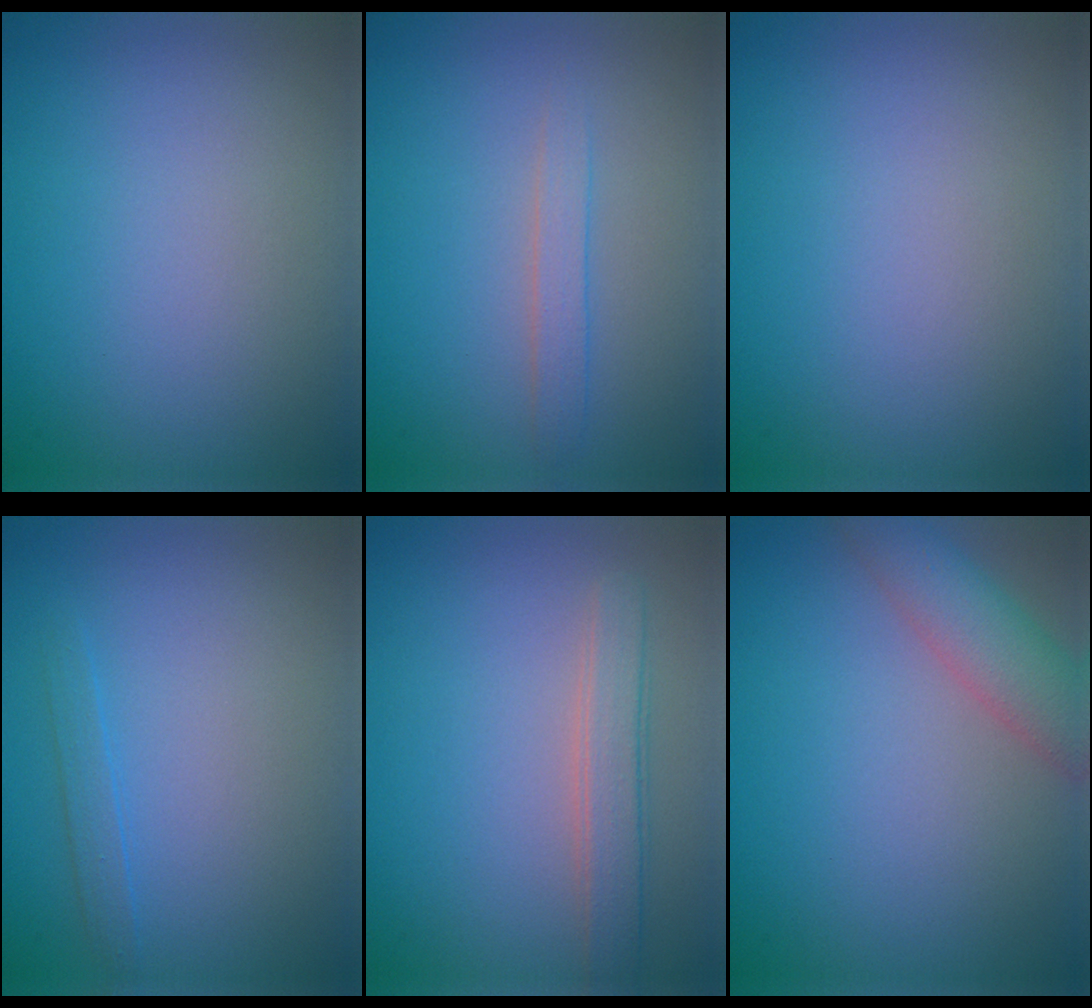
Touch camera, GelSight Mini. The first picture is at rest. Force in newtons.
{"total": 1.5, "press": 1.5, "slide": 0.1}
{"total": 0.0}
{"total": 1.1, "press": 1.1, "slide": 0.1}
{"total": 2.7, "press": 2.7, "slide": 0.5}
{"total": 4.3, "press": 4.3, "slide": 0.1}